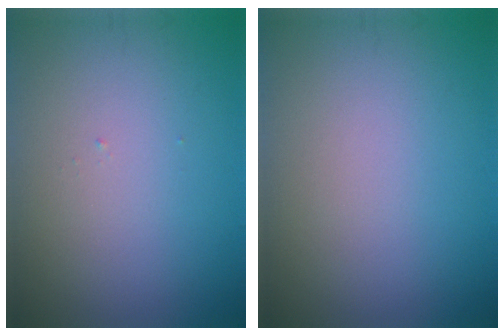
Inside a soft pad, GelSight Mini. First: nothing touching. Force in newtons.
{"total": 0.0}